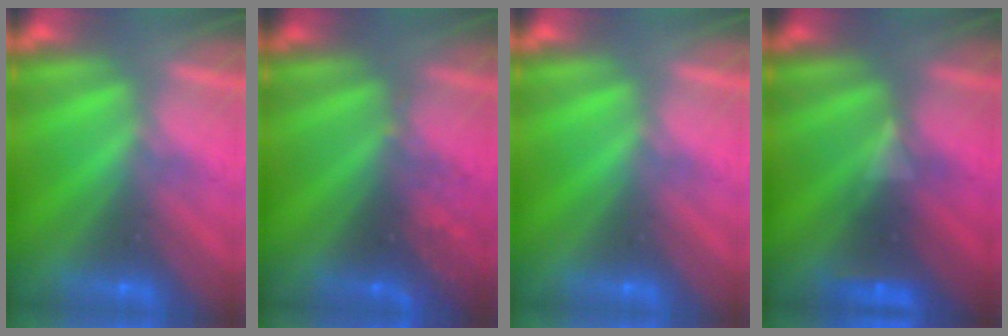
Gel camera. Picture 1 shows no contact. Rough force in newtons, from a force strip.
{"total": 2.8}
{"total": 0.0}
{"total": 2.9}